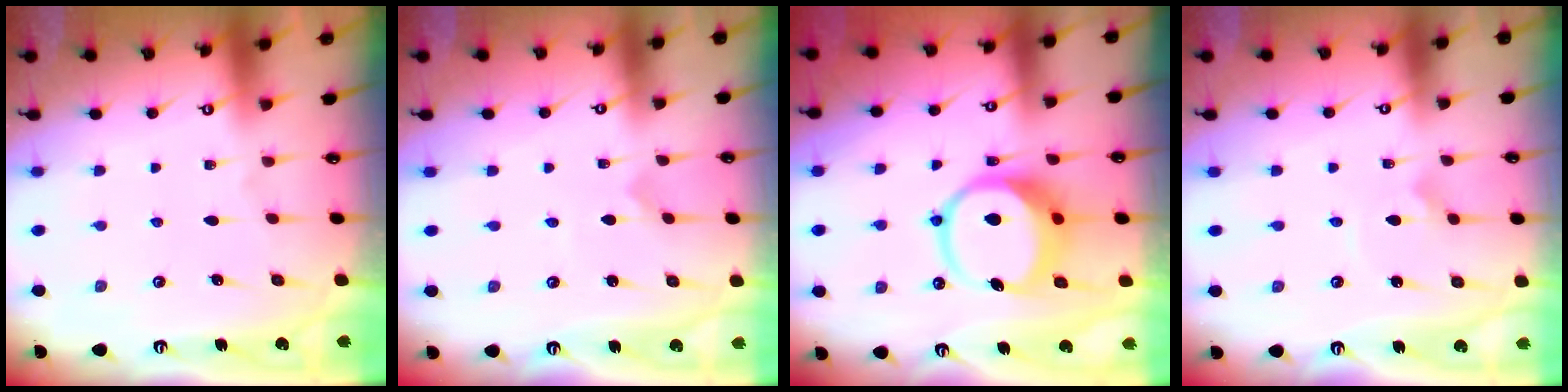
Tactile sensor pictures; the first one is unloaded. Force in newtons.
{"total": 0.0}
{"total": 11.7, "press": 11.6, "slide": 1.6}
{"total": 2.0, "press": 2.0, "slide": 0.1}